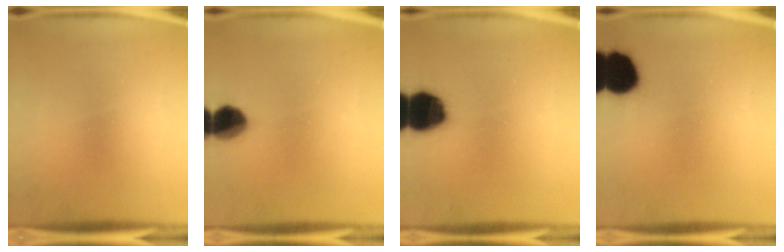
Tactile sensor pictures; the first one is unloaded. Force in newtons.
{"total": 8.4}
{"total": 14.0}
{"total": 12.6}